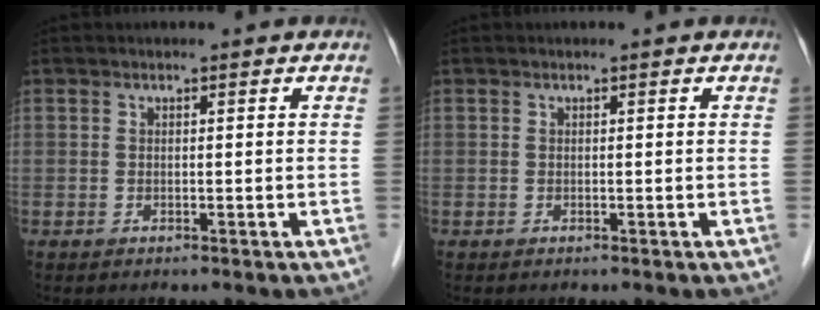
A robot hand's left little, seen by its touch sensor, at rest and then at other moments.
{"total": 0.0}